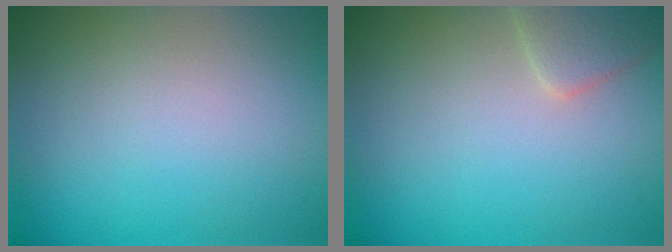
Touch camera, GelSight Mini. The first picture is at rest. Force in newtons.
{"total": 2.3, "press": 2.3, "slide": 0.2}